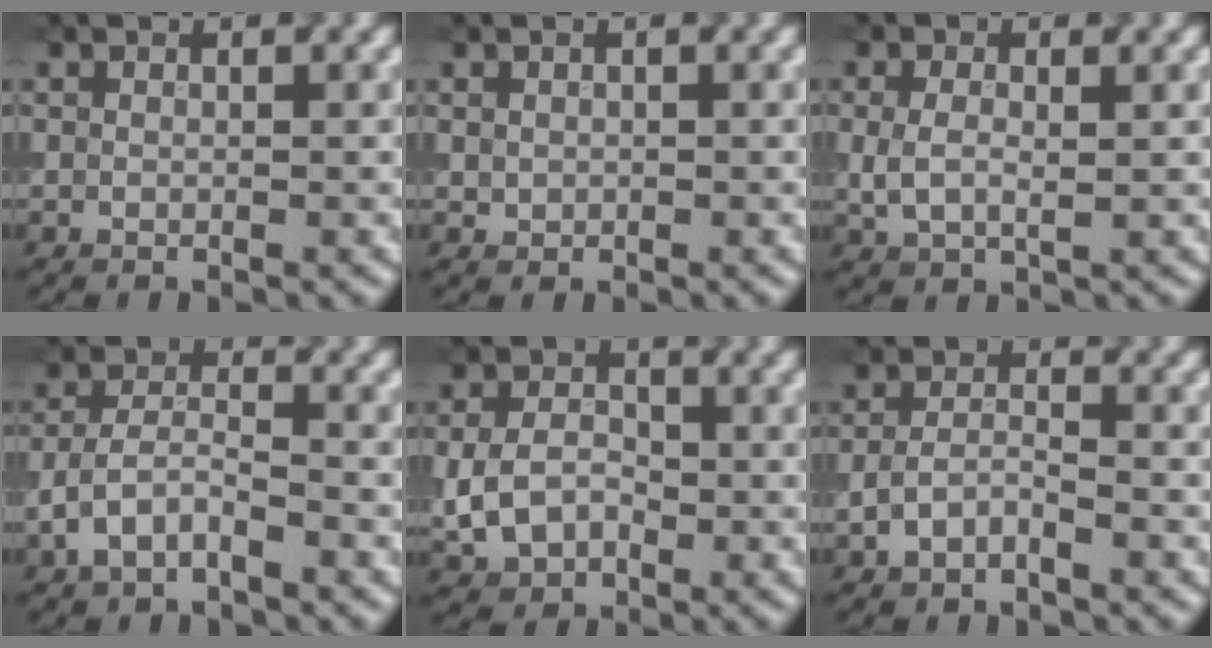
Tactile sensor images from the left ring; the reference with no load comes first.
{"total": 0.7, "force": [0.1, 0.7, 0.2], "torque": [0.001, -0.003, 0.003]}
{"total": 2.5, "force": [0.2, 1.4, 2.0], "torque": [-0.048, -0.002, 0.005]}
{"total": 3.2, "force": [-1.8, 1.5, 2.2], "torque": [-0.044, 0.010, -0.044]}
{"total": 4.2, "force": [-0.8, 3.2, 2.6], "torque": [-0.050, -0.002, -0.019]}
{"total": 2.1, "force": [-1.1, 1.0, 1.5], "torque": [-0.032, 0.006, -0.028]}